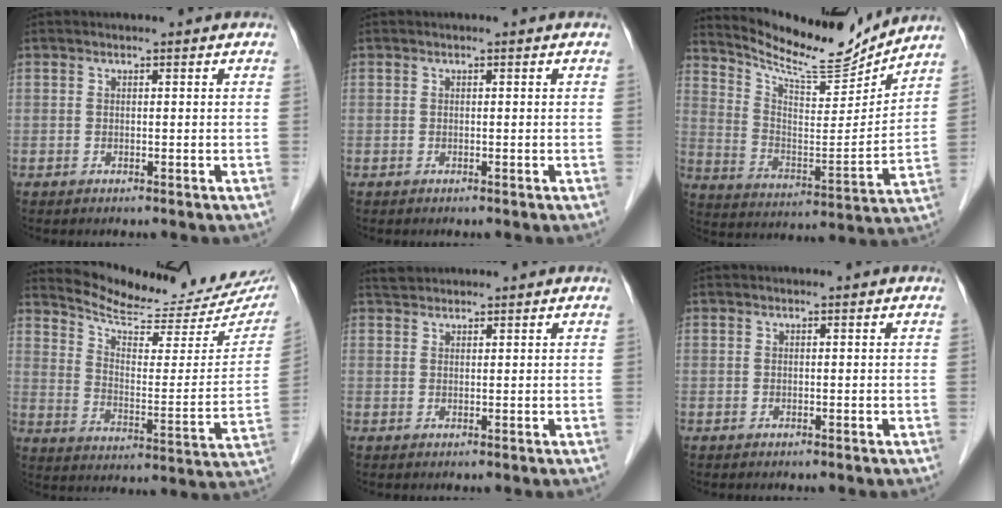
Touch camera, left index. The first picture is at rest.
{"total": 0.0}
{"total": 15.2, "force": [14.6, 1.3, 3.9], "torque": [-0.082, -0.024, 0.240]}
{"total": 20.5, "force": [18.6, 4.0, 7.6], "torque": [-0.111, -0.051, 0.247]}
{"total": 2.0, "force": [2.0, 0.5, 0.0], "torque": [-0.006, 0.018, 0.039]}
{"total": 0.0}